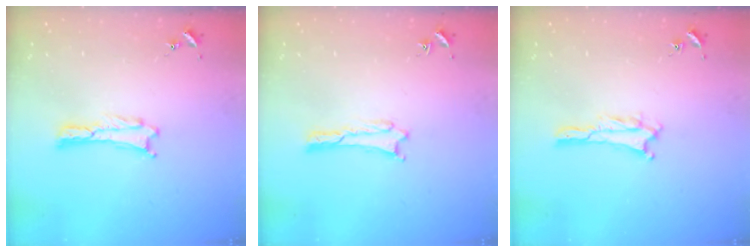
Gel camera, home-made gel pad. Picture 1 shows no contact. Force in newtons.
{"total": 1.1, "press": 1.1, "slide": 0.2}
{"total": 1.4, "press": 1.3, "slide": 0.3}